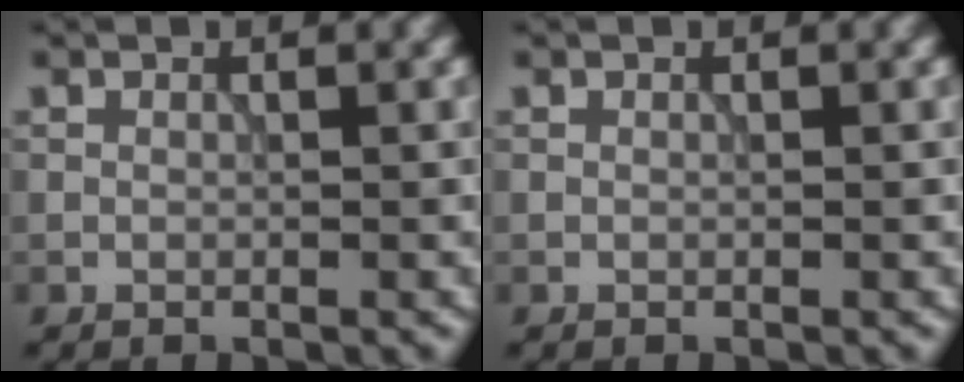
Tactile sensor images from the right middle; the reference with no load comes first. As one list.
[{"total": 0.0}]